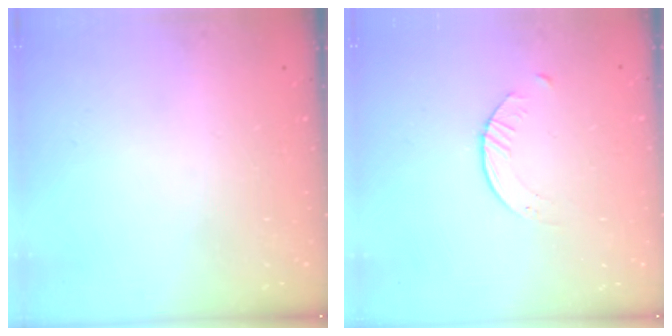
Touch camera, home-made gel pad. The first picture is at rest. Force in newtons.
{"total": 1.6, "press": 1.6, "slide": 0.3}